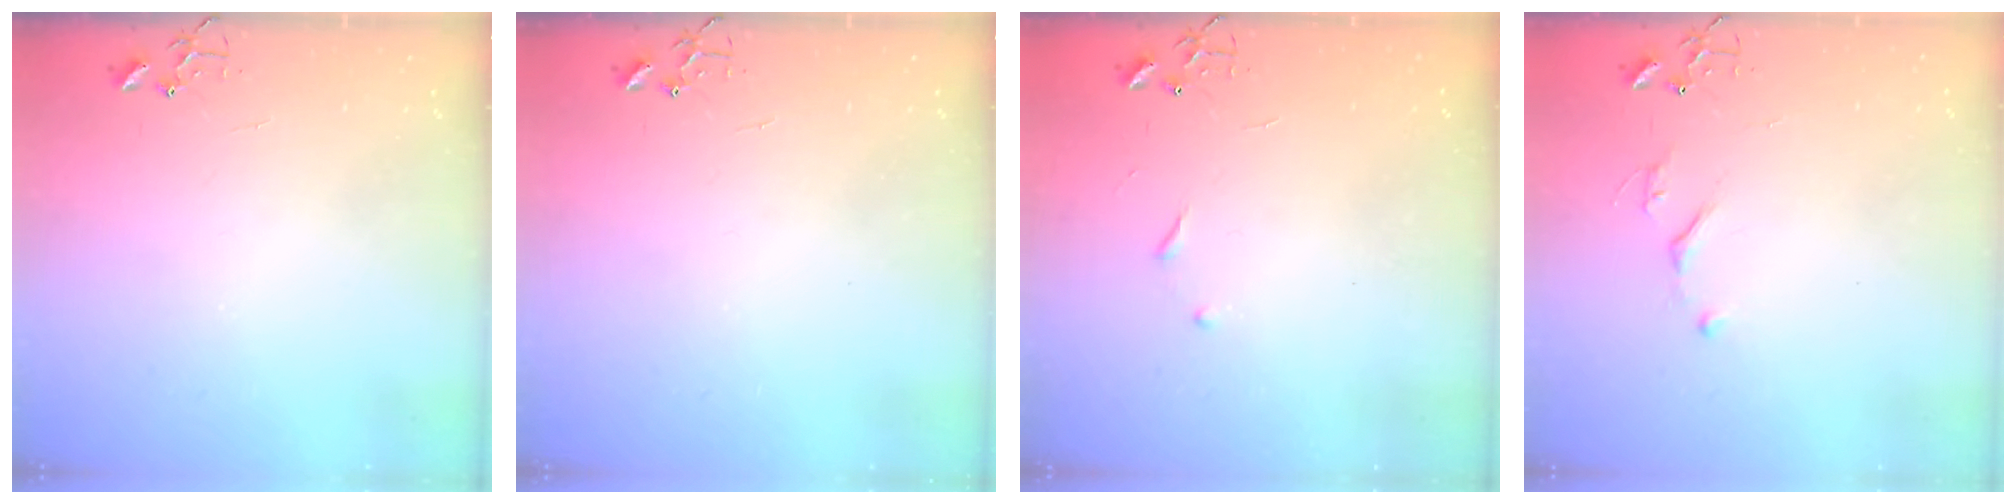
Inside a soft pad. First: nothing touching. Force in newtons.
{"total": 0.0}
{"total": 4.0, "press": 3.9, "slide": 0.6}
{"total": 4.3, "press": 4.3, "slide": 0.6}